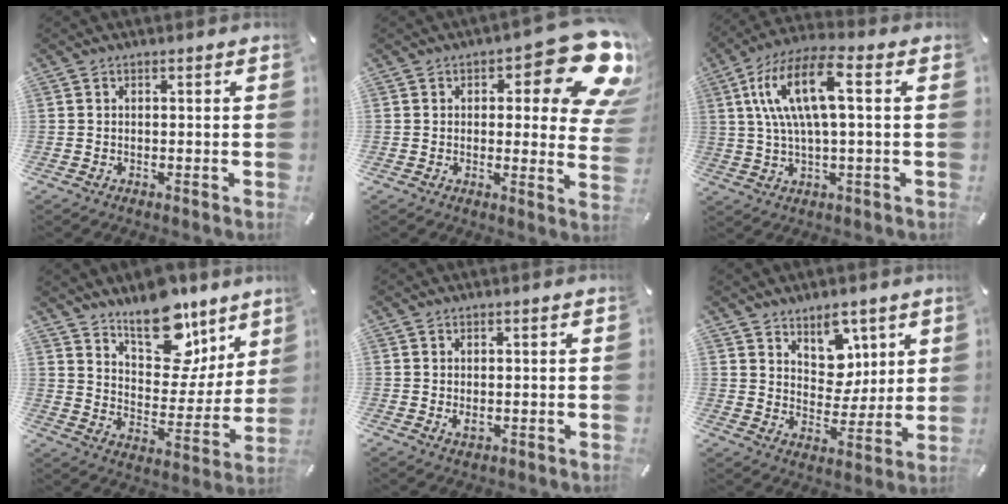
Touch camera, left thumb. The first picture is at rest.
{"total": 17.9, "force": [8.4, 7.0, 14.1], "torque": [-0.174, -0.062, 0.137]}
{"total": 14.5, "force": [3.3, 4.9, 13.2], "torque": [-0.275, 0.000, 0.053]}
{"total": 18.1, "force": [13.5, 9.3, 7.7], "torque": [-0.111, -0.102, 0.241]}
{"total": 1.7, "force": [0.2, 1.0, 1.3], "torque": [-0.019, -0.002, 0.002]}
{"total": 9.7, "force": [5.8, 7.4, 2.5], "torque": [-0.029, -0.047, 0.109]}